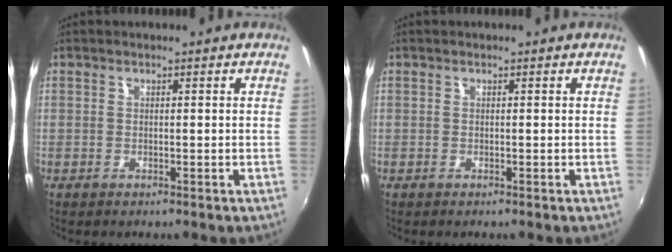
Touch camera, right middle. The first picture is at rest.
{"total": 0.0}